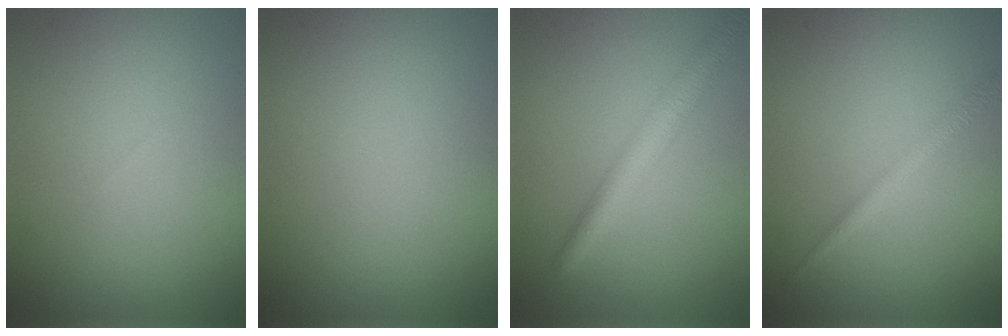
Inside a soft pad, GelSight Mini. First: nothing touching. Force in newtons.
{"total": 0.0}
{"total": 3.7, "press": 3.7, "slide": 0.1}
{"total": 1.8, "press": 1.8, "slide": 0.0}